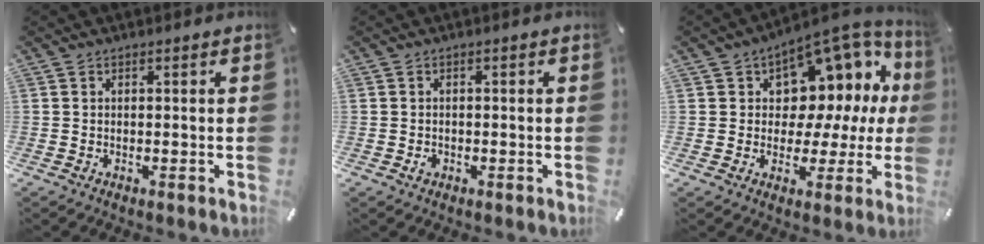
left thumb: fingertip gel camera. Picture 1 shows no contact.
{"total": 1.4, "force": [-0.4, 1.1, 0.6], "torque": [-0.014, 0.002, -0.010]}
{"total": 11.4, "force": [5.6, 8.3, 5.4], "torque": [-0.057, -0.067, 0.100]}